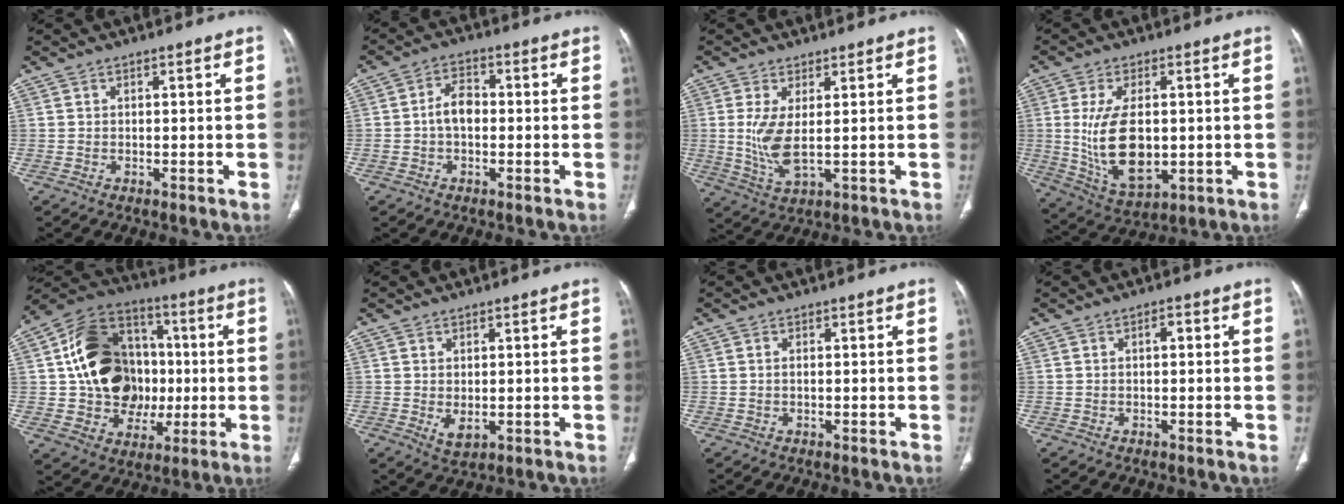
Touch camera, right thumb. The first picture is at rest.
{"total": 4.9, "force": [-0.5, 3.2, 3.7], "torque": [-0.059, 0.017, -0.016]}
{"total": 6.8, "force": [0.6, 2.2, 6.4], "torque": [-0.147, -0.019, 0.021]}
{"total": 13.8, "force": [0.0, 7.2, 11.8], "torque": [-0.216, -0.015, 0.019]}
{"total": 21.8, "force": [1.1, 17.1, 13.5], "torque": [-0.193, 0.023, 0.028]}
{"total": 3.2, "force": [-0.4, 1.8, 2.6], "torque": [-0.041, -0.007, 0.006]}
{"total": 0.5, "force": [0.1, 0.2, 0.5], "torque": [-0.013, 0.000, 0.001]}
{"total": 1.5, "force": [0.3, 0.7, 1.3], "torque": [-0.016, 0.005, 0.001]}